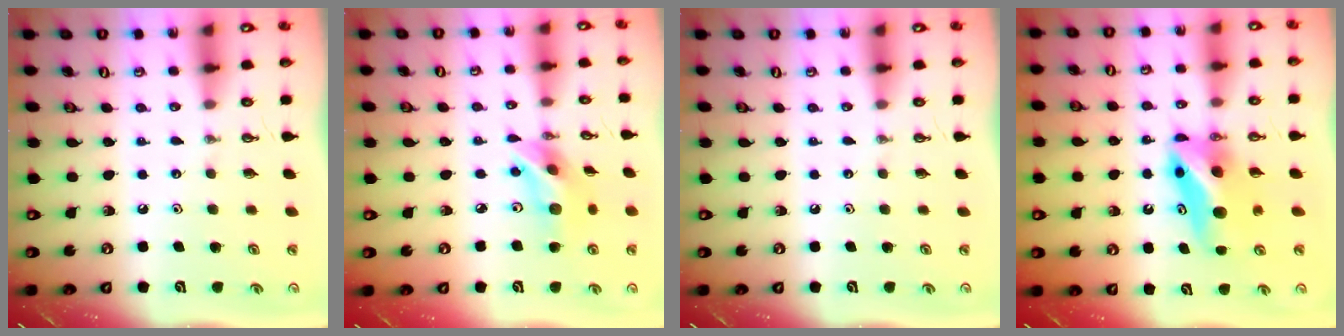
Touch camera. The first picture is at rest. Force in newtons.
{"total": 13.4, "press": 13.0, "slide": 3.3}
{"total": 0.0}
{"total": 9.2, "press": 7.9, "slide": 4.8}